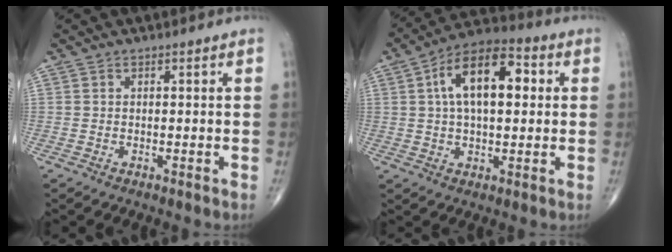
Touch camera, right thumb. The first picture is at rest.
{"total": 14.7, "force": [3.0, 7.5, 12.3], "torque": [-0.191, 0.026, 0.041]}